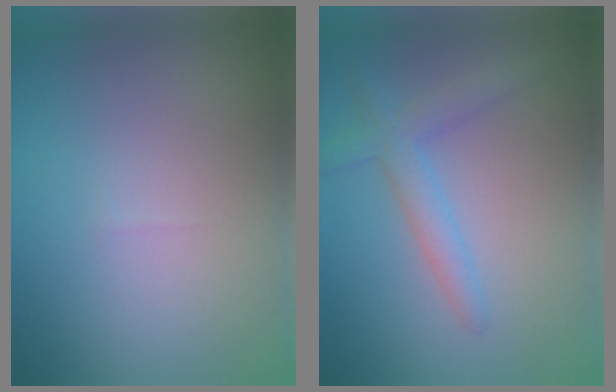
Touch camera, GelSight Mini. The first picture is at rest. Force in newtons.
{"total": 2.7, "press": 2.7, "slide": 0.0}